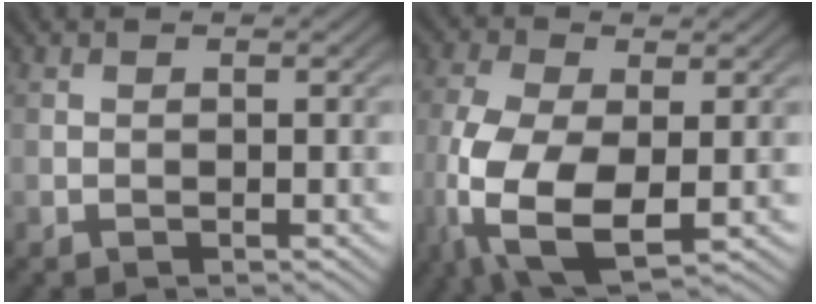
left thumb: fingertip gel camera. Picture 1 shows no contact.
{"total": 12.4, "force": [-3.2, 6.3, 10.2], "torque": [-0.263, -0.031, -0.055]}